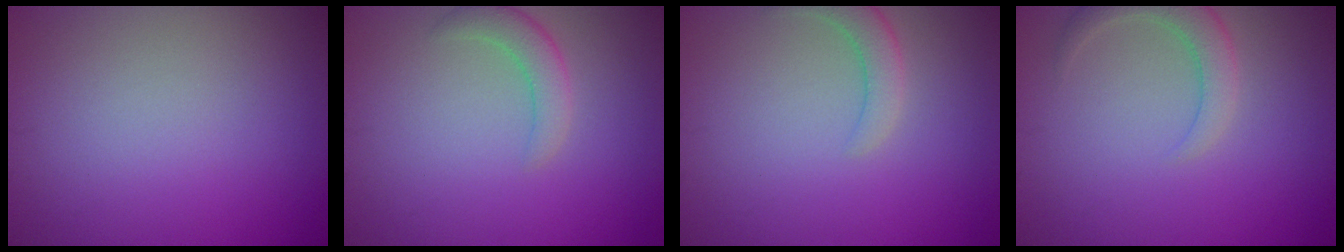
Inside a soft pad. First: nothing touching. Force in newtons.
{"total": 2.4, "press": 2.4, "slide": 0.2}
{"total": 2.4, "press": 2.4, "slide": 0.2}
{"total": 3.0, "press": 3.0, "slide": 0.3}